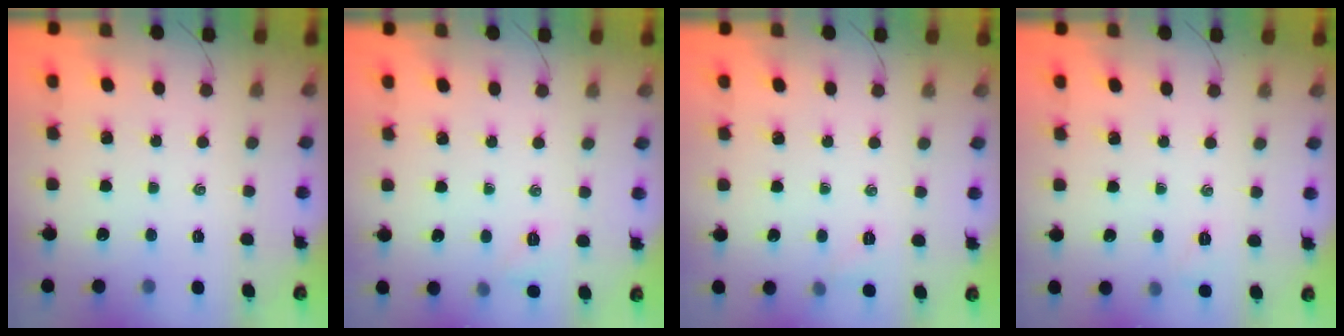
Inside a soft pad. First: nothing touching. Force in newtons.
{"total": 4.8, "press": 4.7, "slide": 1.3}
{"total": 4.5, "press": 4.3, "slide": 1.5}
{"total": 3.9, "press": 3.7, "slide": 1.1}